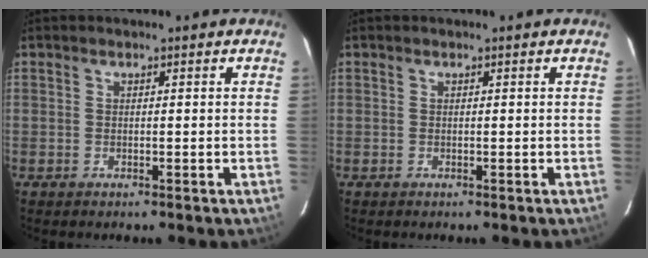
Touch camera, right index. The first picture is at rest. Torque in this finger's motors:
{"motor_torque": [0.00, 0.00, 0.00, 0.00]}